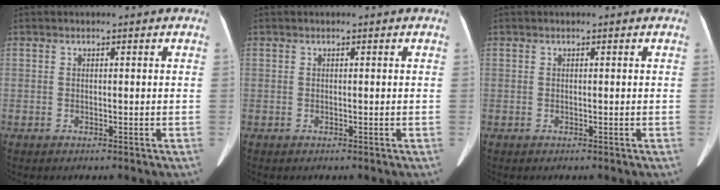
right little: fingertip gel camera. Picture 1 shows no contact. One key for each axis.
{"total": 0.0}
{"total": 0.0}